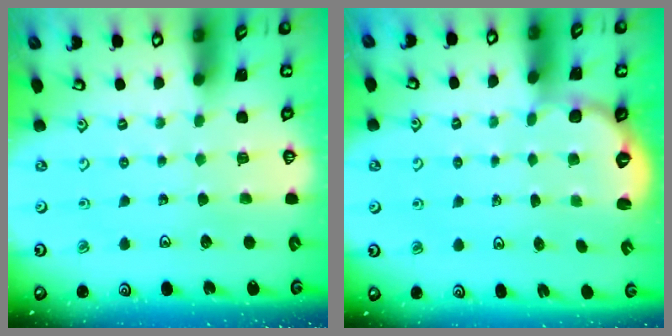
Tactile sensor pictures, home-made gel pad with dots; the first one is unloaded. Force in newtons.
{"total": 2.4, "press": 1.9, "slide": 1.5}